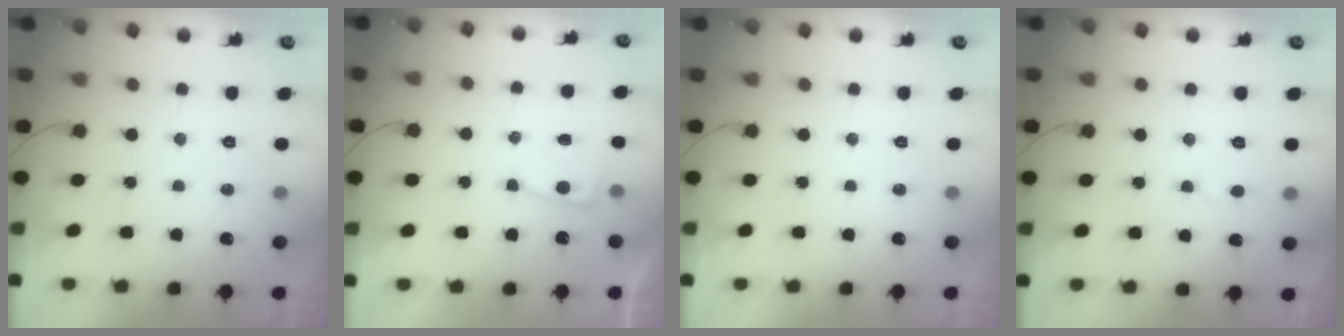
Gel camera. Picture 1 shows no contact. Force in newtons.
{"total": 4.4, "press": 4.4, "slide": 0.5}
{"total": 0.0}
{"total": 4.1, "press": 4.1, "slide": 0.4}